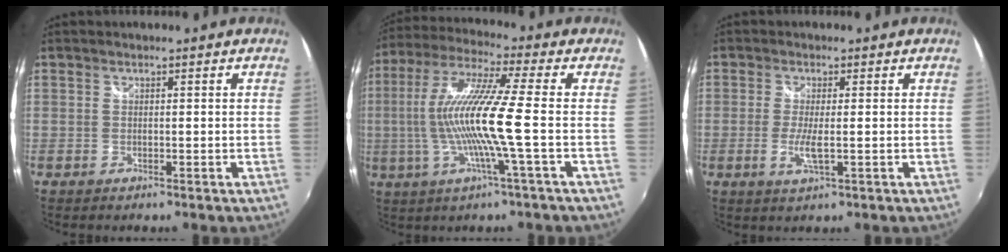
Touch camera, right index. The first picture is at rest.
{"total": 13.7, "force": [-2.0, -1.1, 13.5], "torque": [-0.261, -0.003, -0.038]}
{"total": 4.0, "force": [-0.7, 0.5, 3.9], "torque": [-0.083, -0.009, -0.016]}